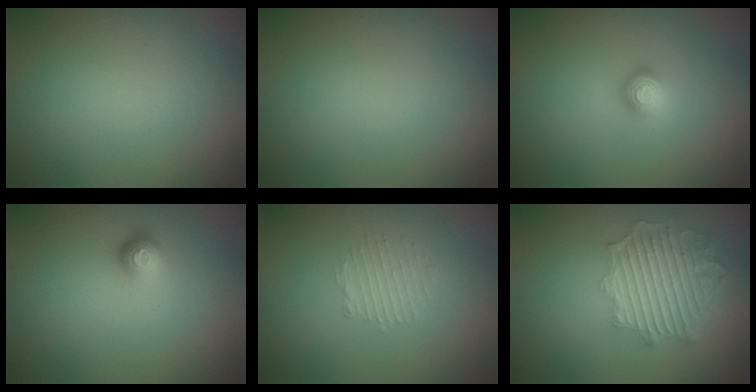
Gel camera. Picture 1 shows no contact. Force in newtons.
{"total": 0.0}
{"total": 2.0, "press": 1.5, "slide": 1.3}
{"total": 1.7, "press": 1.3, "slide": 1.1}
{"total": 1.3, "press": 0.7, "slide": 1.1}
{"total": 6.2, "press": 4.8, "slide": 3.8}